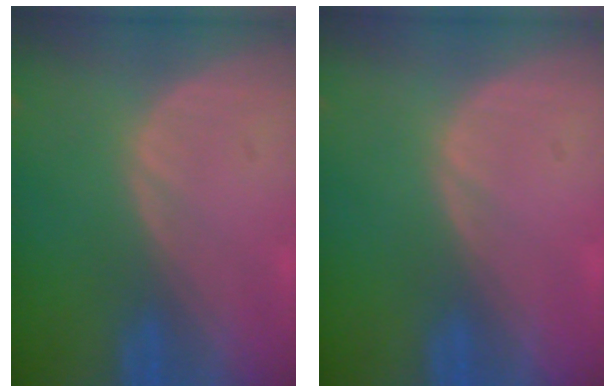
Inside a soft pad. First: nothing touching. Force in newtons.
{"total": 0.0}